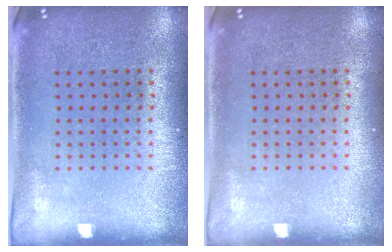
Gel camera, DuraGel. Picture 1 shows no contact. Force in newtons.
{"total": 0.0}